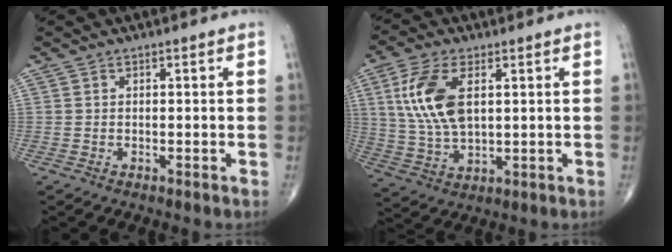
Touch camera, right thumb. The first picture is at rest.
{"total": 12.3, "force": [3.3, 6.2, 10.1], "torque": [-0.217, -0.009, 0.070]}